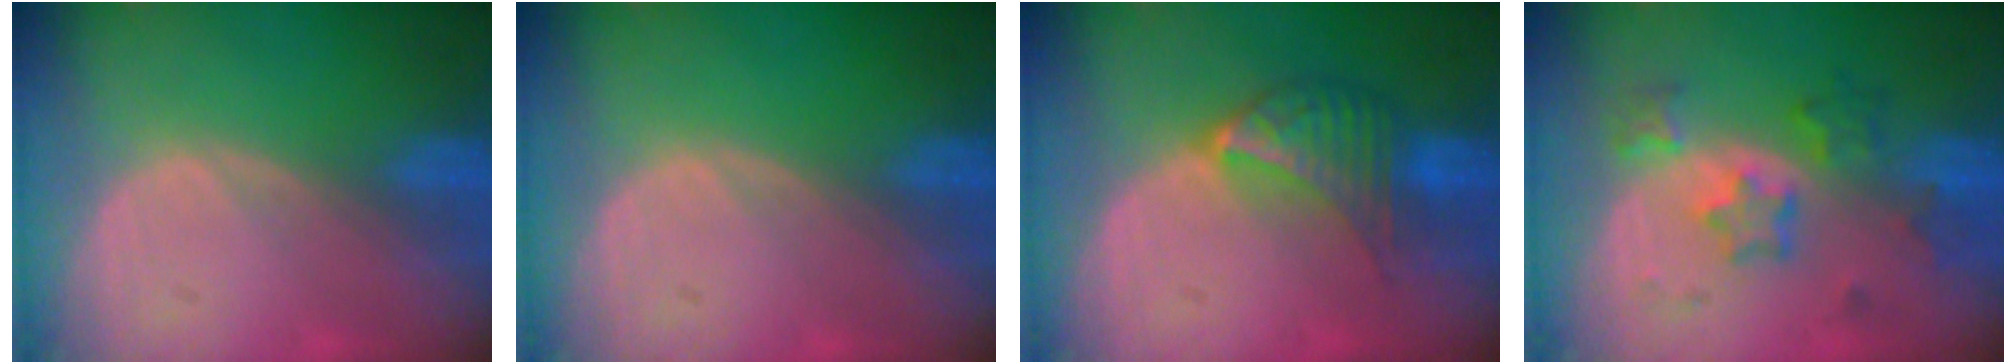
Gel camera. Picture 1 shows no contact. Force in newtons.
{"total": 0.0}
{"total": 7.1, "press": 6.4, "slide": 3.1}
{"total": 5.9, "press": 5.9, "slide": 0.8}